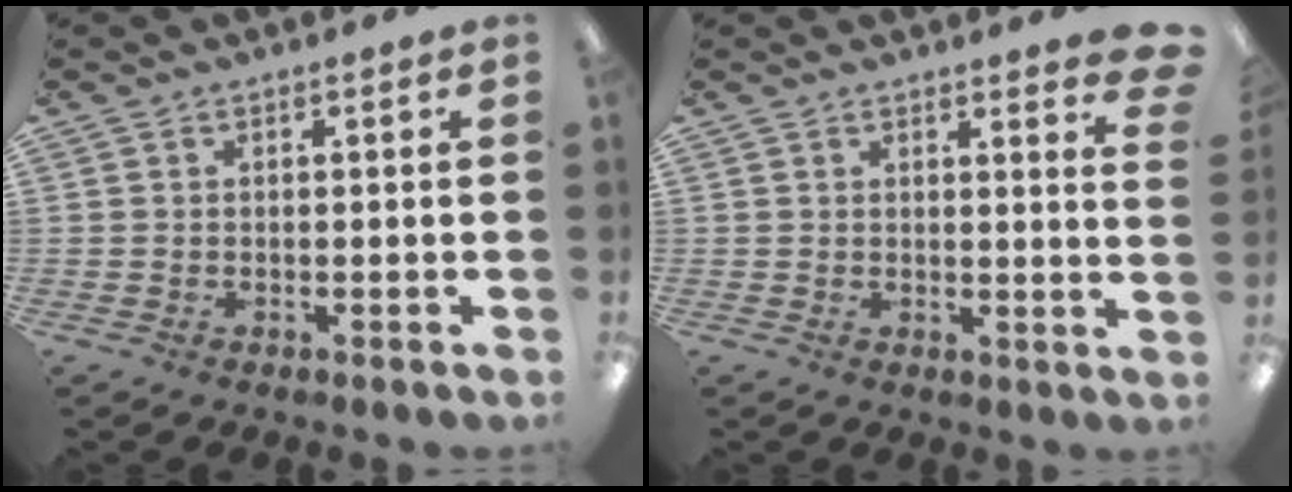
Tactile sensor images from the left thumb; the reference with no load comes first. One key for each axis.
{"total": 3.5, "fx": 2.9, "fy": 0.3, "fz": 1.9, "tx": -0.022, "ty": -0.021, "tz": 0.047}